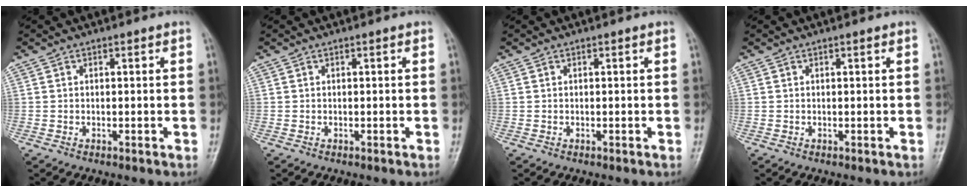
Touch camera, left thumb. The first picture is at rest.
{"total": 0.0}
{"total": 0.0}
{"total": 0.0}